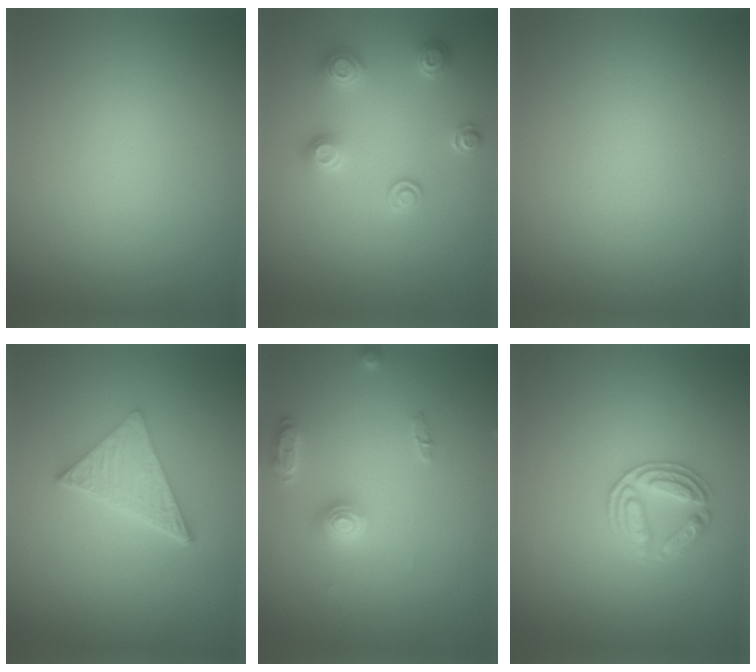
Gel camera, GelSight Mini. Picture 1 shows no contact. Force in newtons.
{"total": 2.6, "press": 2.6, "slide": 0.1}
{"total": 0.0}
{"total": 5.2, "press": 3.7, "slide": 3.6}
{"total": 2.8, "press": 2.8, "slide": 0.3}
{"total": 2.9, "press": 2.7, "slide": 1.0}